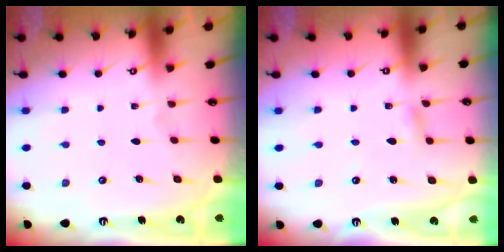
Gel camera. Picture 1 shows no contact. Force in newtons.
{"total": 2.4, "press": 2.4, "slide": 0.2}